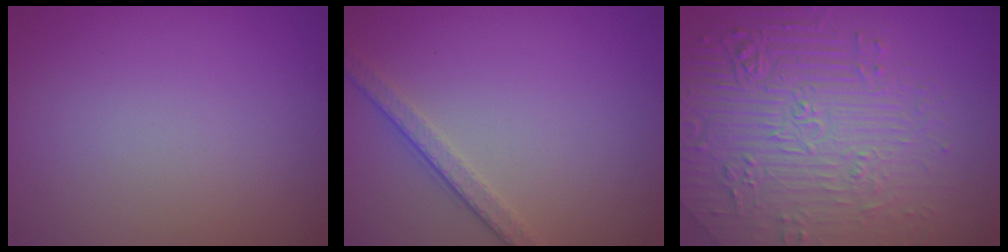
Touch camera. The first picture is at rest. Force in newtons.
{"total": 3.1, "press": 2.3, "slide": 2.1}
{"total": 7.6, "press": 5.9, "slide": 4.7}